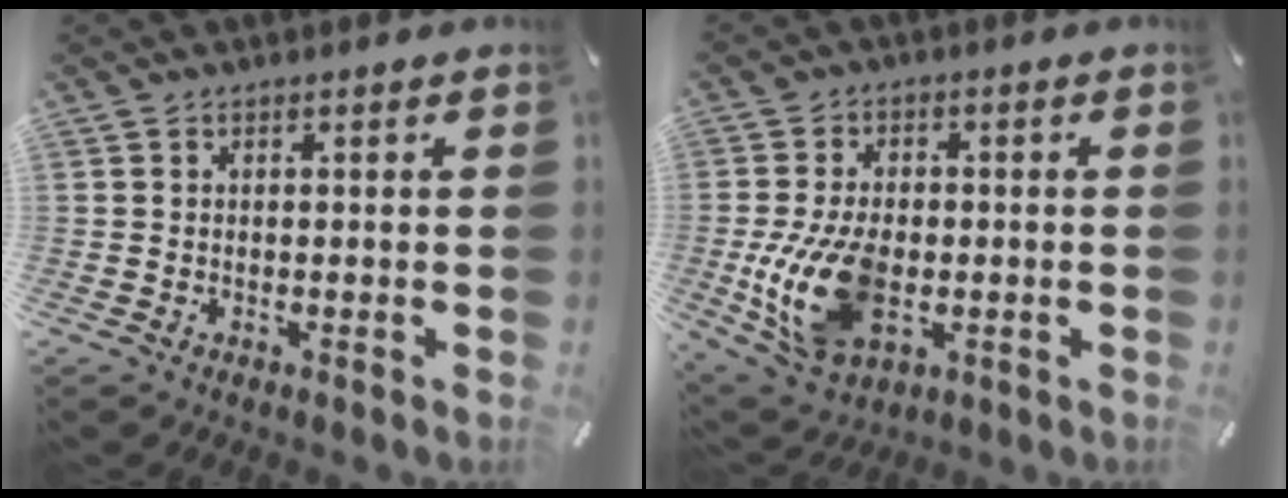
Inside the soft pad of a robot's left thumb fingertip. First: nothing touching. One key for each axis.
{"total": 14.4, "fx": -2.5, "fy": 9.5, "fz": 10.6, "tx": -0.224, "ty": 0.000, "tz": -0.041}